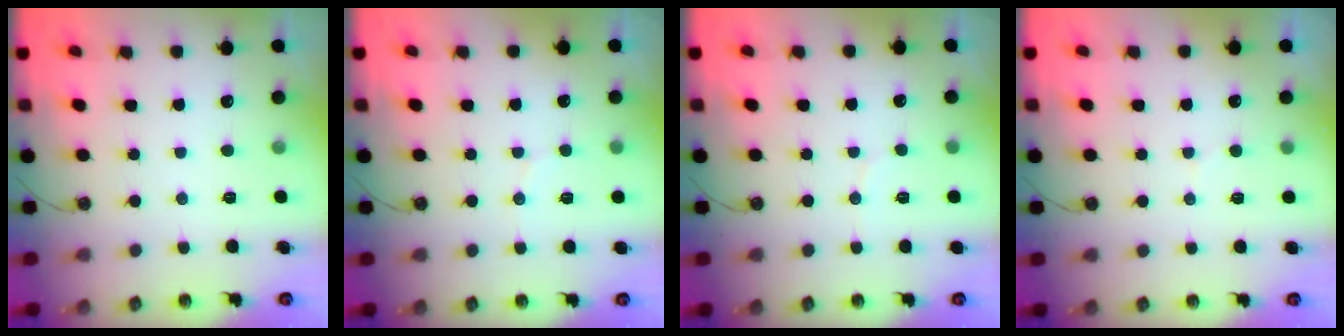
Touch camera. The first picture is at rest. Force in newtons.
{"total": 5.1, "press": 4.8, "slide": 1.6}
{"total": 3.6, "press": 3.6, "slide": 0.5}
{"total": 3.8, "press": 3.8, "slide": 0.4}